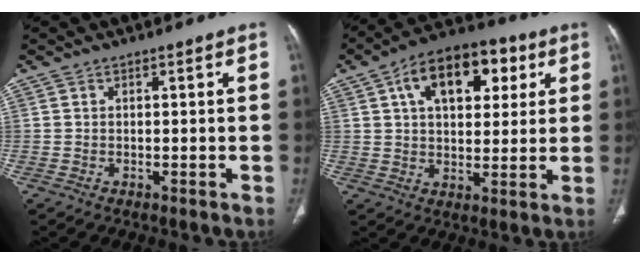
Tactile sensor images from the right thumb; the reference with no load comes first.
{"total": 16.2, "force": [6.0, 9.3, 11.8], "torque": [-0.142, 0.006, 0.090]}